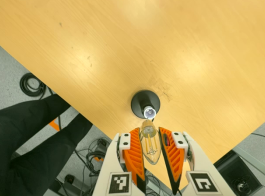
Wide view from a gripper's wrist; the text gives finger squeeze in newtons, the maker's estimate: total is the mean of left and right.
{"total": 10.5, "left": 9.6, "right": 11.4}